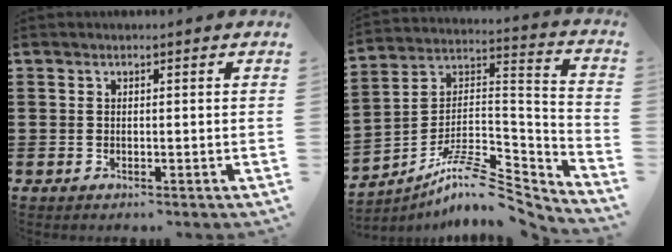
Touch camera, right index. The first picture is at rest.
{"total": 10.0, "force": [-7.7, 2.8, 5.7], "torque": [-0.107, 0.010, -0.151]}